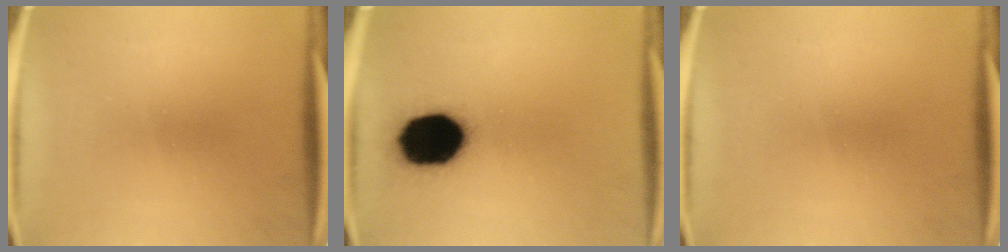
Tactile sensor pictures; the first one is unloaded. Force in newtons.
{"total": 19.3}
{"total": 0.0}